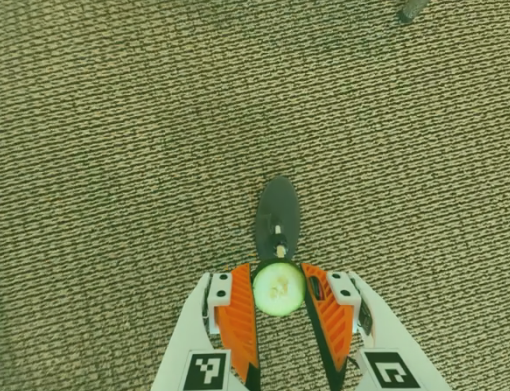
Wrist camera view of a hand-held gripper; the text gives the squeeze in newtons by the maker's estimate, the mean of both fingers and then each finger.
{"total": 8.3, "left": 8.1, "right": 8.4}